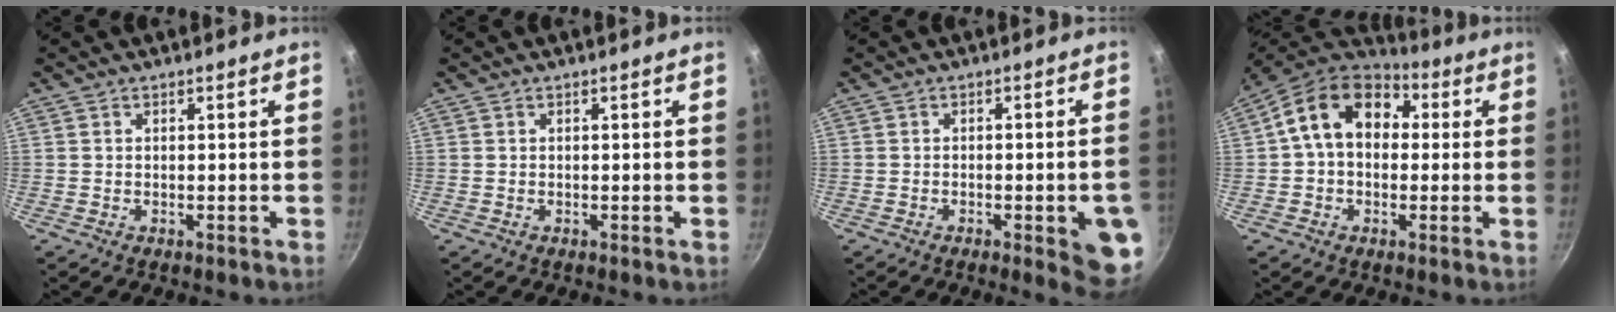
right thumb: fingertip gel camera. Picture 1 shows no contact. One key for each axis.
{"total": 0.0}
{"total": 8.9, "fx": -2.8, "fy": 2.4, "fz": 8.1, "tx": -0.072, "ty": 0.010, "tz": -0.031}
{"total": 14.7, "fx": 2.5, "fy": 10.8, "fz": 9.6, "tx": -0.127, "ty": 0.031, "tz": 0.022}